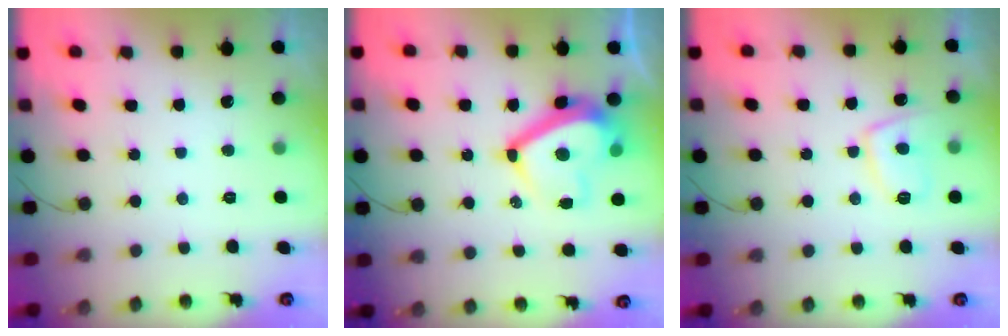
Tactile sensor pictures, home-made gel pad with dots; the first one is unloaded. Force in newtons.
{"total": 12.7, "press": 12.7, "slide": 1.4}
{"total": 8.2, "press": 8.1, "slide": 1.2}